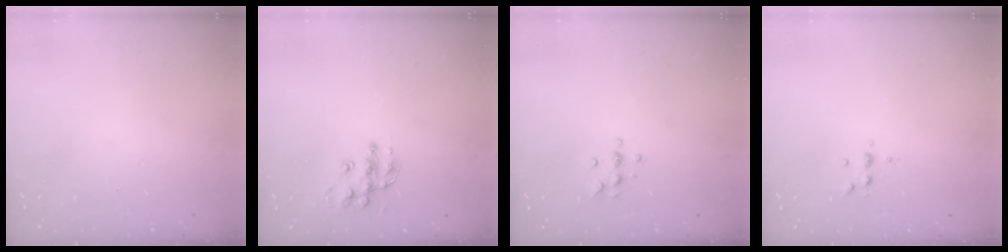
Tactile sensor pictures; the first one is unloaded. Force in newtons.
{"total": 10.7, "press": 10.7, "slide": 0.6}
{"total": 5.6, "press": 5.5, "slide": 0.7}
{"total": 4.2, "press": 4.1, "slide": 0.5}